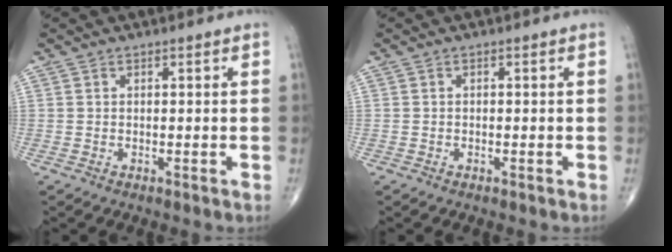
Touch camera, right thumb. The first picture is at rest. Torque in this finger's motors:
{"motor_torque": [-0.59, 0.03, 0.10, 0.12, -0.04]}